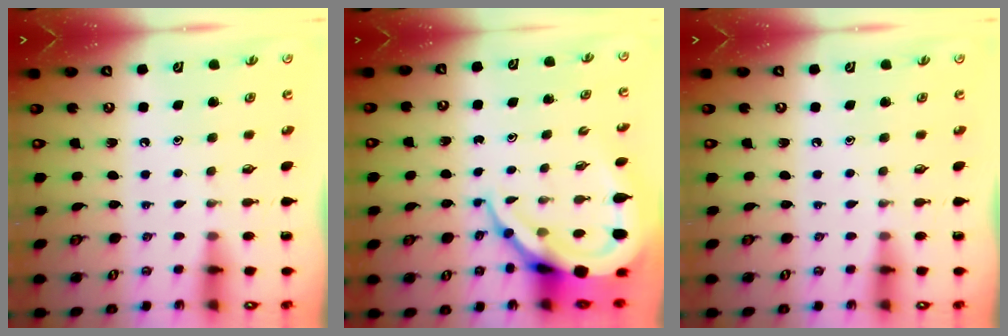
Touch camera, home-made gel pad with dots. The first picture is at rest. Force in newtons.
{"total": 13.1, "press": 13.1, "slide": 1.5}
{"total": 0.0}